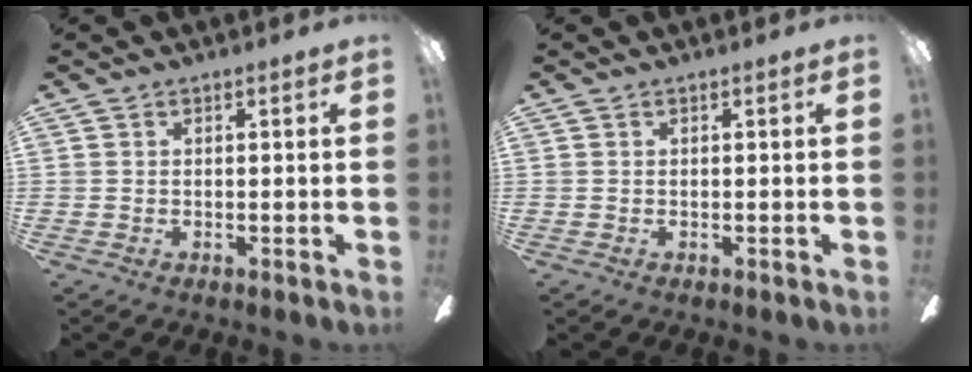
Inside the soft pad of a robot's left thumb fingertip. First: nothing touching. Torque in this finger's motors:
{"motor_torque": [0.01, 0.01, -0.05, 0.04, 0.00]}